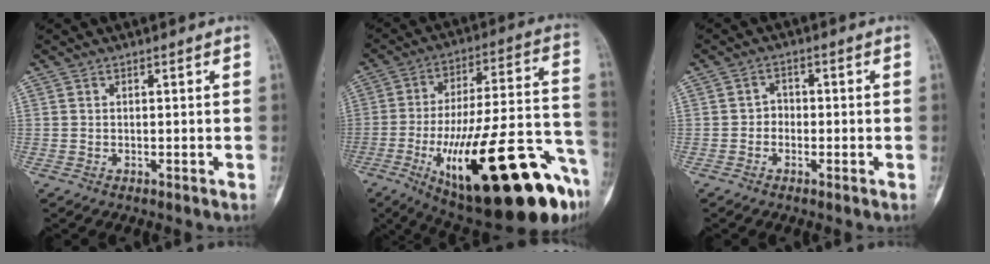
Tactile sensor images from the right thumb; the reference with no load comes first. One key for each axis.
{"total": 33.4, "fx": -14.8, "fy": 9.4, "fz": 28.4, "tx": -0.382, "ty": 0.049, "tz": -0.215}
{"total": 2.2, "fx": -0.7, "fy": 1.9, "fz": 0.8, "tx": 0.010, "ty": 0.010, "tz": -0.021}